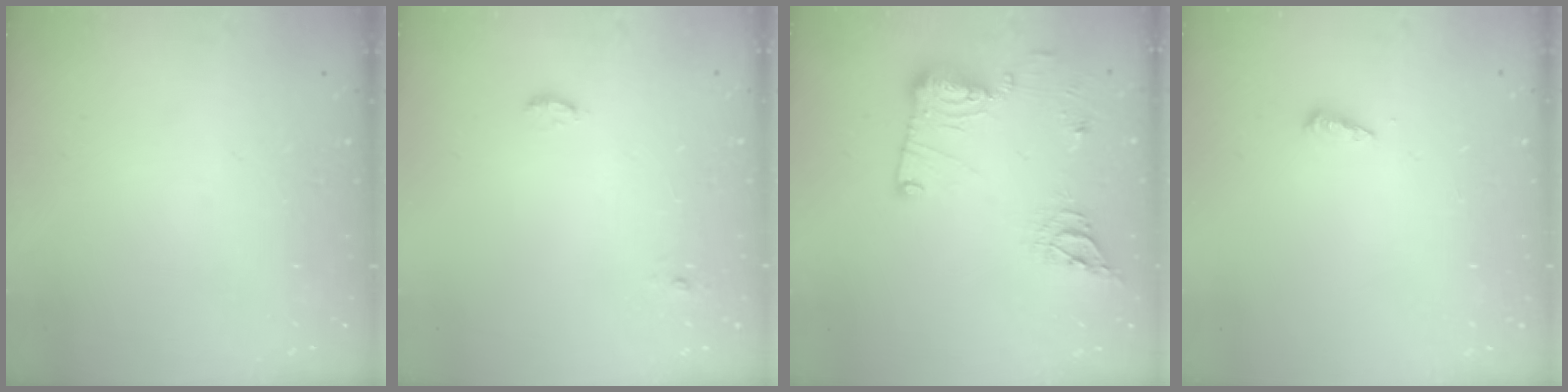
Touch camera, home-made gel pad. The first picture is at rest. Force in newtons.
{"total": 5.9, "press": 4.3, "slide": 4.1}
{"total": 15.4, "press": 15.3, "slide": 1.5}
{"total": 3.6, "press": 3.6, "slide": 0.4}